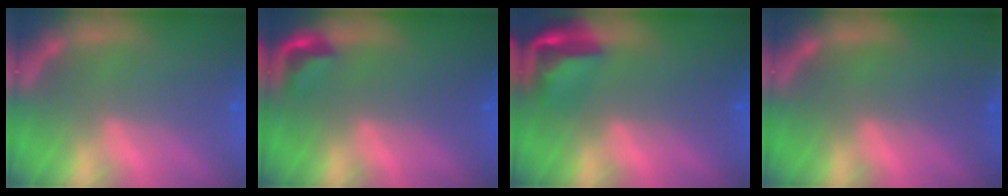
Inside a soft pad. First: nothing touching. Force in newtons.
{"total": 2.4}
{"total": 5.0}
{"total": 9.5}